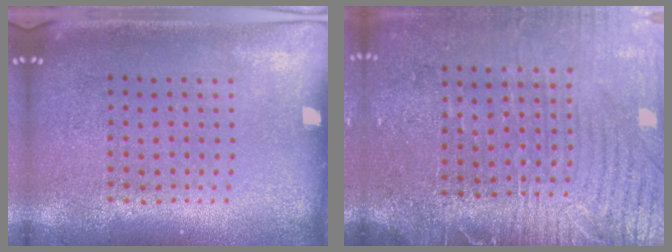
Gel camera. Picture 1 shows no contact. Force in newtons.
{"total": 3.5, "press": 3.3, "slide": 1.3}